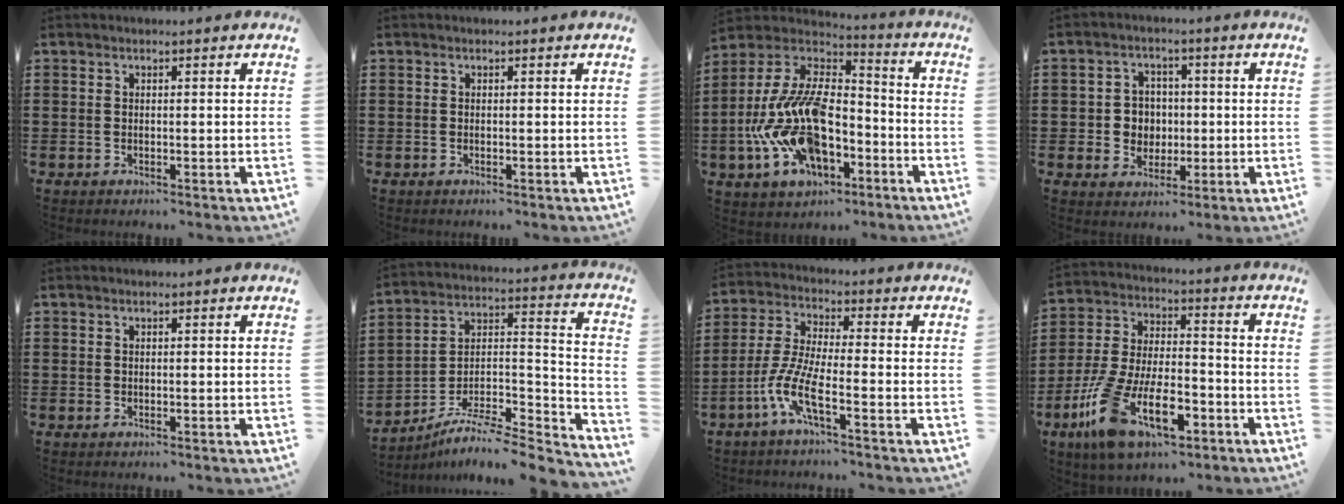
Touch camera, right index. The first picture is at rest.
{"total": 0.0}
{"total": 15.6, "force": [-5.7, 8.2, 11.9], "torque": [-0.287, -0.008, -0.115]}
{"total": 4.7, "force": [-0.3, 4.5, 1.3], "torque": [-0.035, 0.012, -0.010]}
{"total": 0.0}
{"total": 6.9, "force": [-5.9, 1.6, 3.3], "torque": [-0.051, 0.002, -0.115]}
{"total": 7.7, "force": [-4.2, 1.3, 6.2], "torque": [-0.161, -0.016, -0.090]}
{"total": 15.0, "force": [-7.3, 6.8, 11.2], "torque": [-0.243, 0.013, -0.130]}